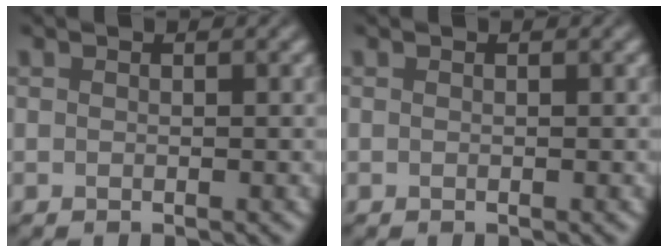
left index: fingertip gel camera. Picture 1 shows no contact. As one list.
[{"total": 0.0}]